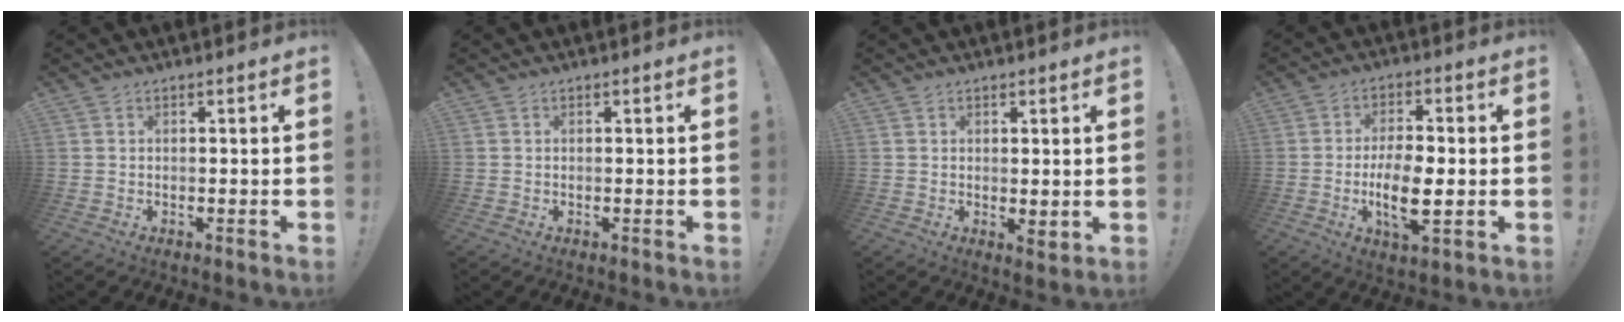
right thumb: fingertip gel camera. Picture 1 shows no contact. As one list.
[{"total": 0.0}, {"total": 2.2, "force": [1.1, 0.8, 1.7], "torque": [-0.022, -0.008, 0.020]}, {"total": 10.9, "force": [-2.2, 4.2, 9.9], "torque": [-0.186, -0.003, -0.041]}]